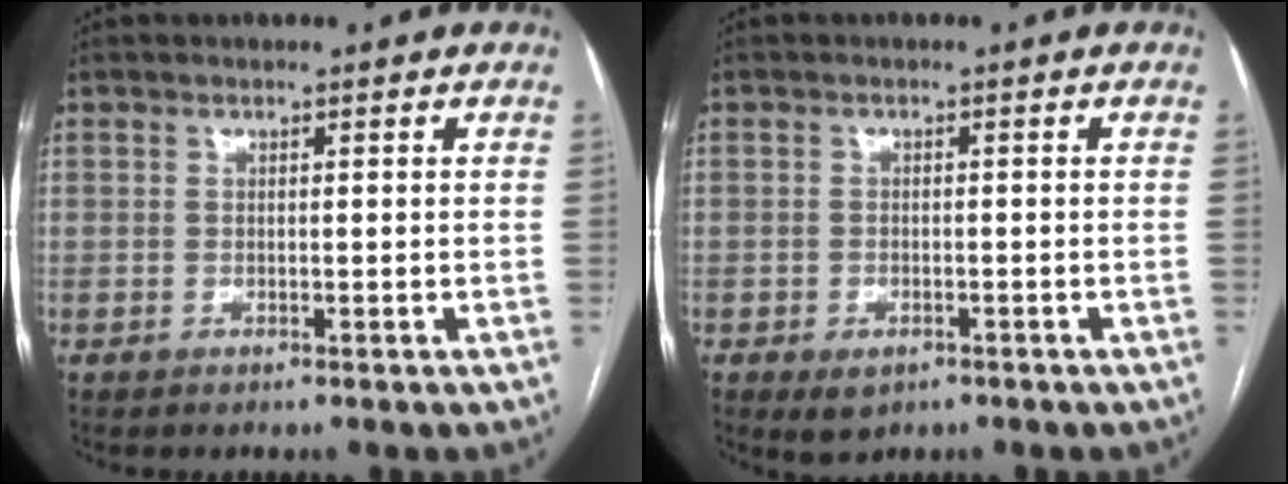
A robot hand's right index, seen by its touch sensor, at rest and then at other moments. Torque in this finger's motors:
{"motor_torque": [0.66, -0.88, 0.00, -0.01]}